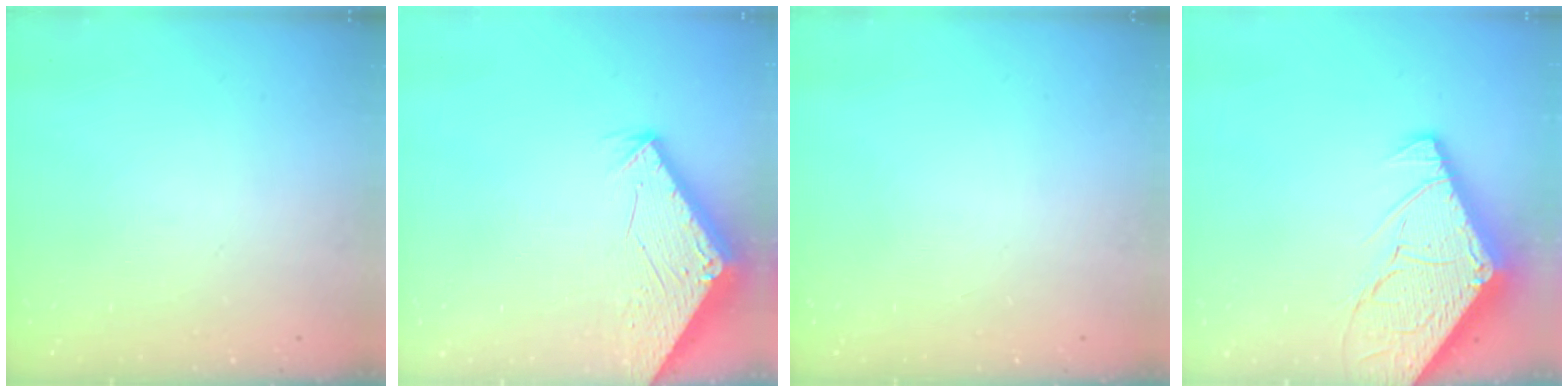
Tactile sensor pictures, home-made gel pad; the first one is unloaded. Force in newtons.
{"total": 2.8, "press": 2.8, "slide": 0.1}
{"total": 0.0}
{"total": 15.4, "press": 15.3, "slide": 1.6}